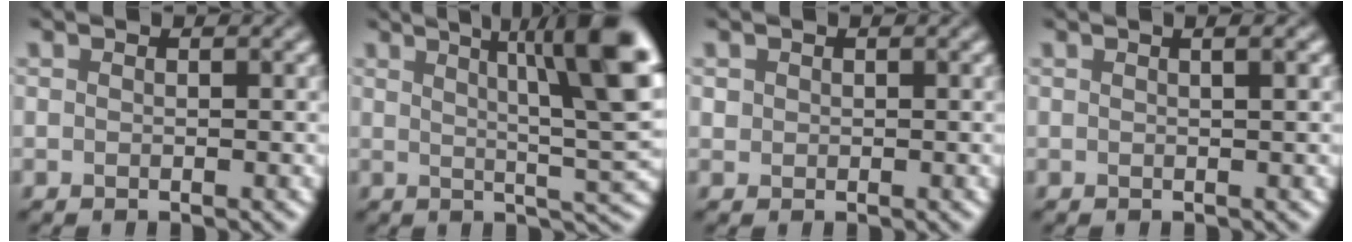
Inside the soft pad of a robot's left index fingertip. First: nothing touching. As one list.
[{"total": 11.9, "force": [4.2, 3.1, 10.7], "torque": [-0.123, 0.015, 0.063]}, {"total": 0.6, "force": [0.1, 0.6, -0.1], "torque": [0.001, 0.001, 0.010]}, {"total": 3.9, "force": [1.8, 2.0, 2.9], "torque": [0.001, 0.034, -0.004]}]